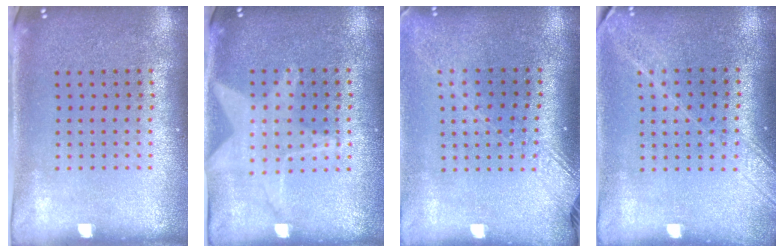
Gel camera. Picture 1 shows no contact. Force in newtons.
{"total": 1.2, "press": 1.2, "slide": 0.3}
{"total": 1.8, "press": 1.4, "slide": 1.2}
{"total": 1.8, "press": 1.5, "slide": 1.0}